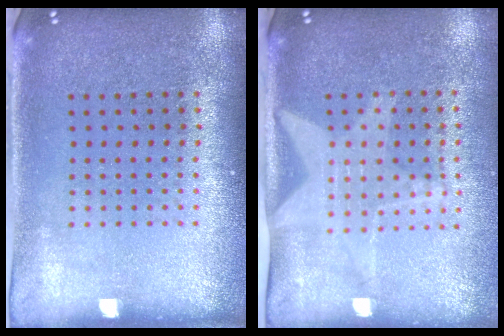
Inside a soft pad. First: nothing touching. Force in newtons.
{"total": 1.9, "press": 1.5, "slide": 1.1}